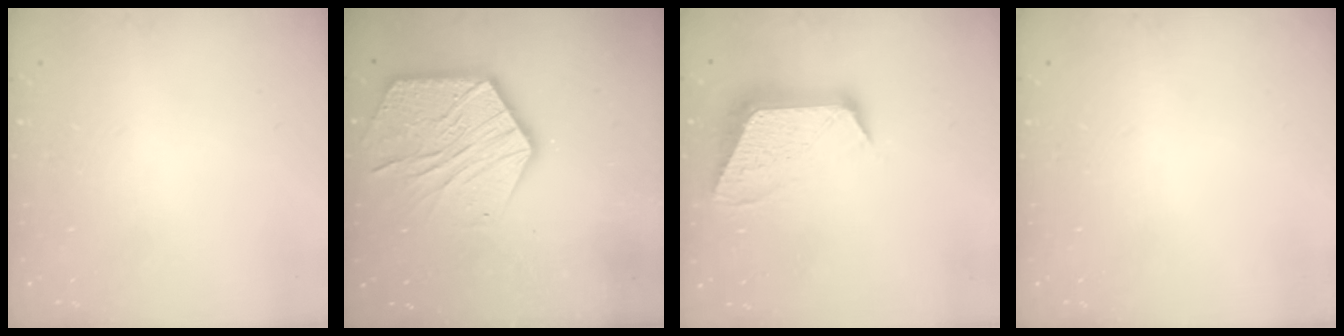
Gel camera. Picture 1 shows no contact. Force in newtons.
{"total": 17.7, "press": 17.7, "slide": 1.5}
{"total": 12.1, "press": 12.1, "slide": 0.6}
{"total": 0.0}